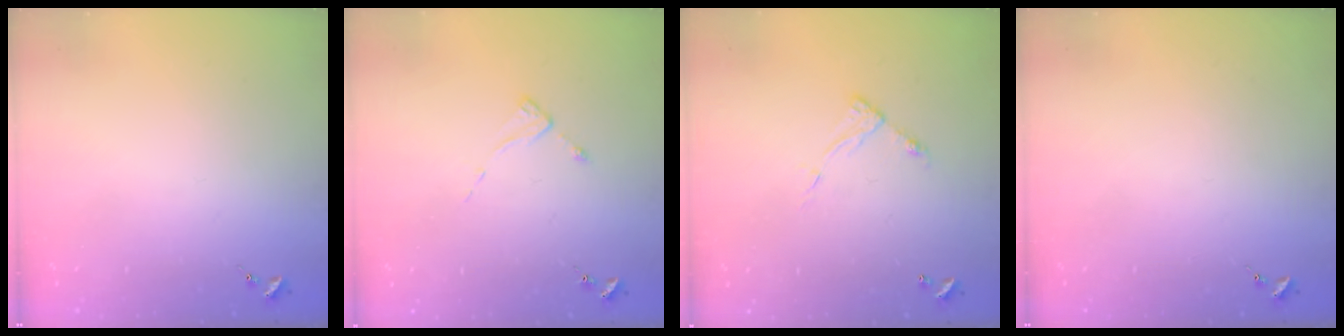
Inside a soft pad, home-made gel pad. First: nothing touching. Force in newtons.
{"total": 2.6, "press": 2.6, "slide": 0.2}
{"total": 6.4, "press": 6.4, "slide": 0.6}
{"total": 0.0}